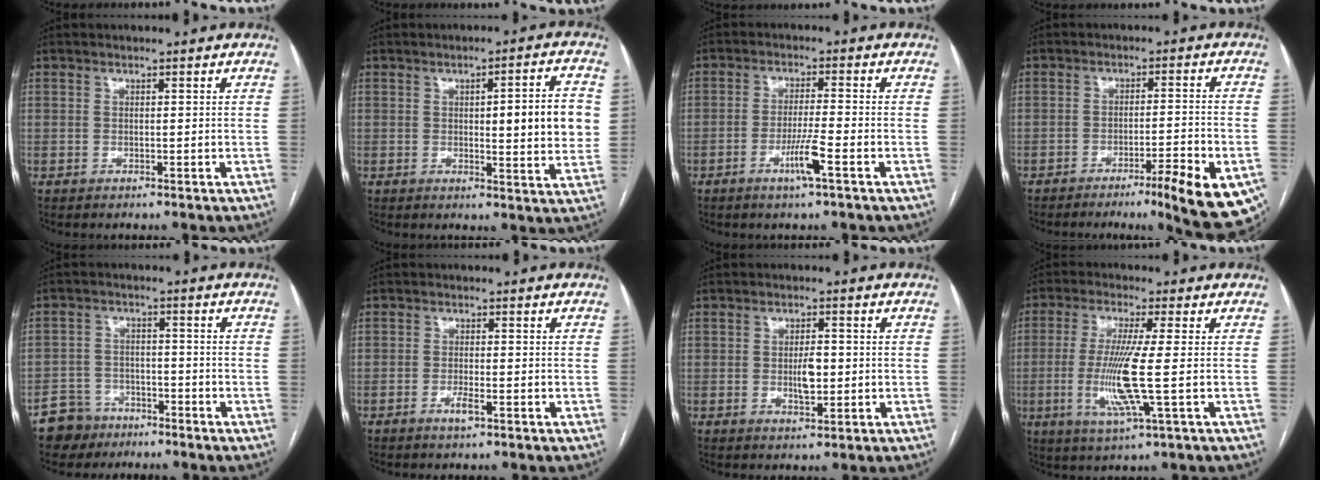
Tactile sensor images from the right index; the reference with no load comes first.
{"total": 9.3, "force": [0.8, 1.6, 9.1], "torque": [-0.111, 0.006, 0.010]}
{"total": 5.1, "force": [-2.5, -0.4, 4.4], "torque": [-0.083, -0.009, -0.048]}
{"total": 13.6, "force": [-8.2, 1.1, 10.7], "torque": [-0.075, 0.005, -0.114]}
{"total": 5.8, "force": [-4.1, 4.0, 0.0], "torque": [0.007, 0.006, -0.075]}
{"total": 2.1, "force": [-1.1, 0.2, 1.7], "torque": [-0.029, -0.001, -0.021]}
{"total": 3.8, "force": [-0.3, 1.4, 3.5], "torque": [-0.060, -0.001, -0.003]}
{"total": 9.8, "force": [-1.4, -0.5, 9.6], "torque": [-0.204, -0.018, -0.032]}